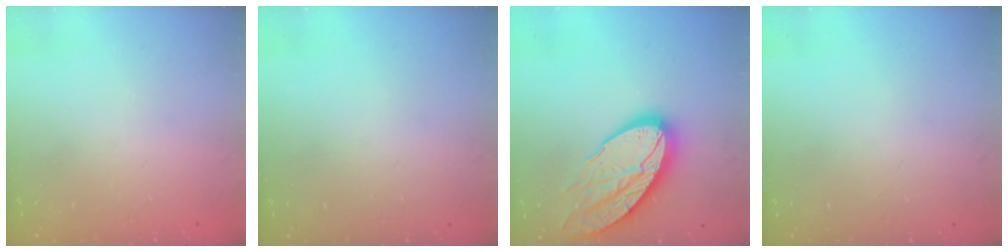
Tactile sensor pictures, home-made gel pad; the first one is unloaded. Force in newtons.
{"total": 0.0}
{"total": 18.8, "press": 18.8, "slide": 1.2}
{"total": 0.0}